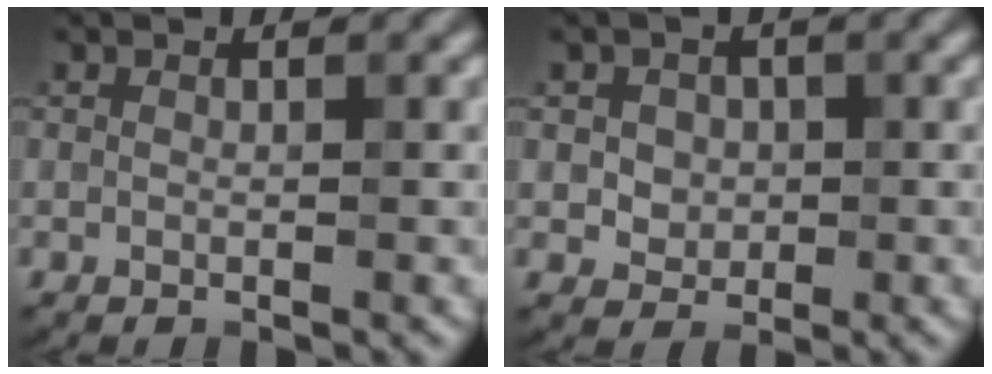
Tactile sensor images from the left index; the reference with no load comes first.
{"total": 2.9, "force": [0.5, 2.5, 1.4], "torque": [-0.016, 0.006, 0.008]}